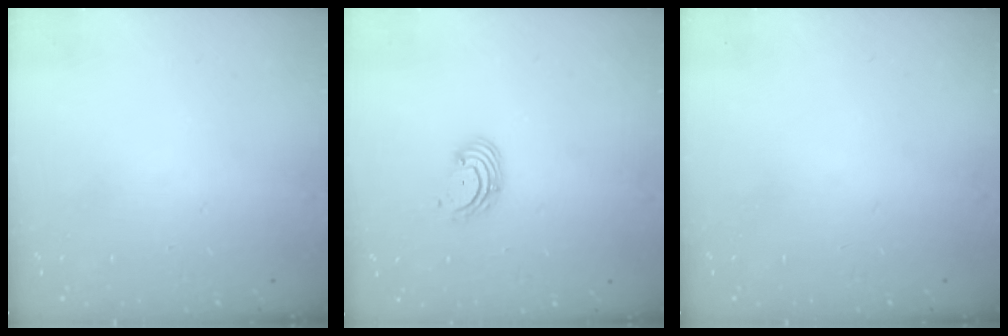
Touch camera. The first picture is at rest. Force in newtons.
{"total": 2.9, "press": 2.9, "slide": 0.1}
{"total": 0.0}